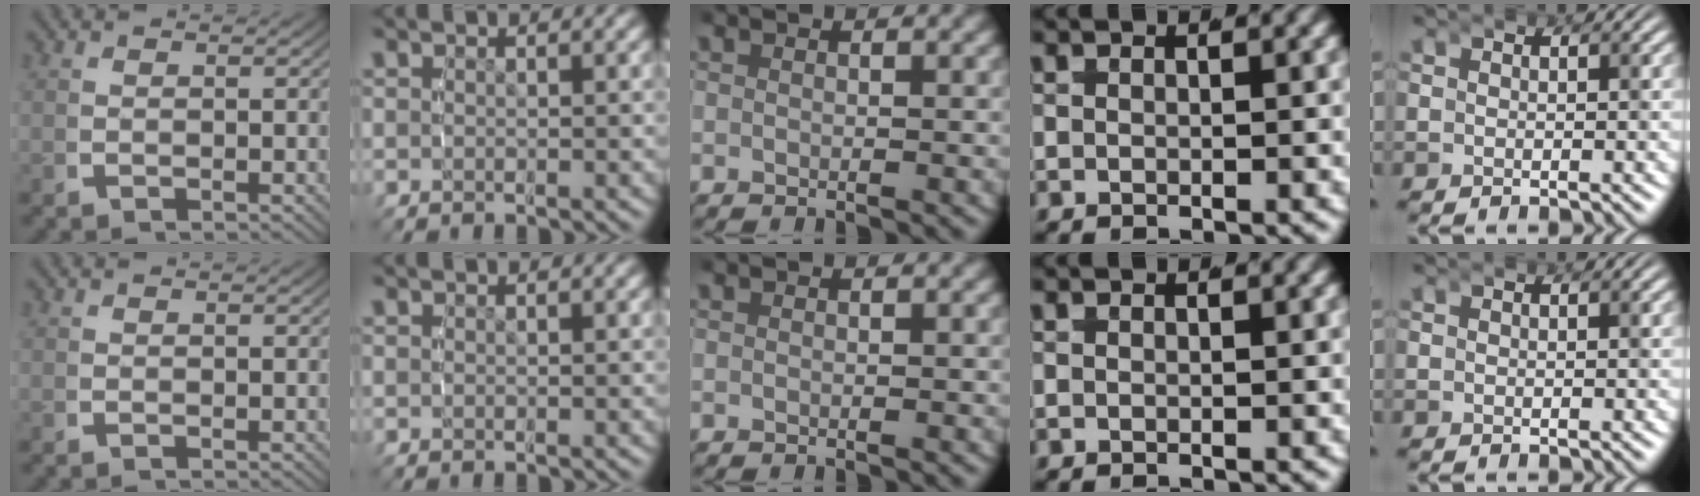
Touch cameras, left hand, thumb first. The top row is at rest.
{}